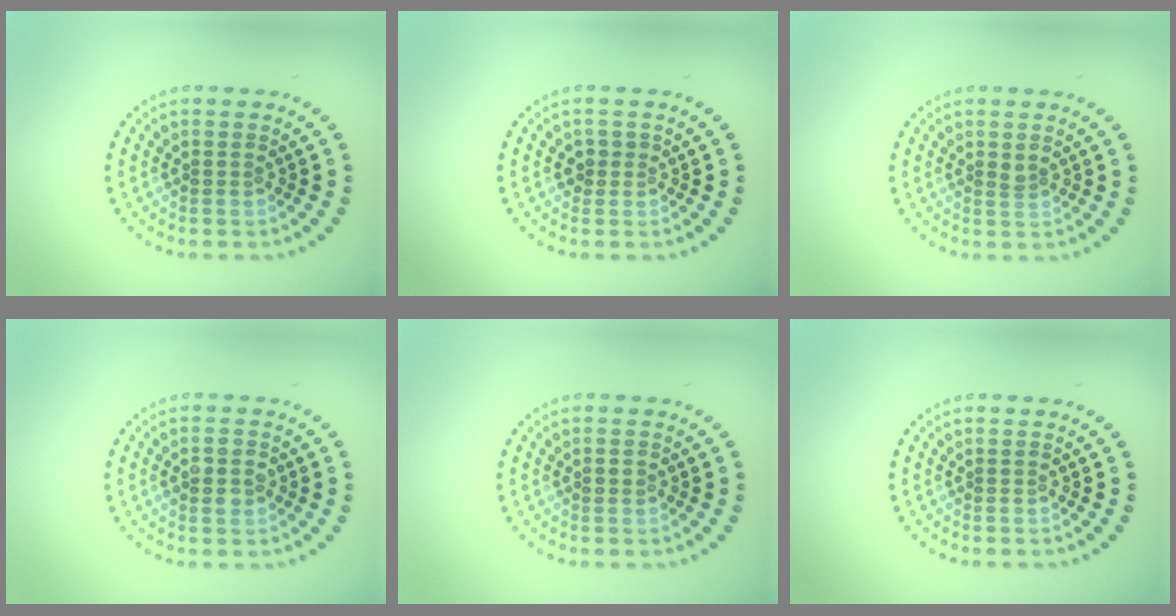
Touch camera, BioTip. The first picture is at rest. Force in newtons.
{"total": 1.3, "press": 1.1, "slide": 0.6}
{"total": 0.8, "press": 0.6, "slide": 0.5}
{"total": 2.5, "press": 2.5, "slide": 0.1}
{"total": 0.9, "press": 0.9, "slide": 0.0}
{"total": 0.0}